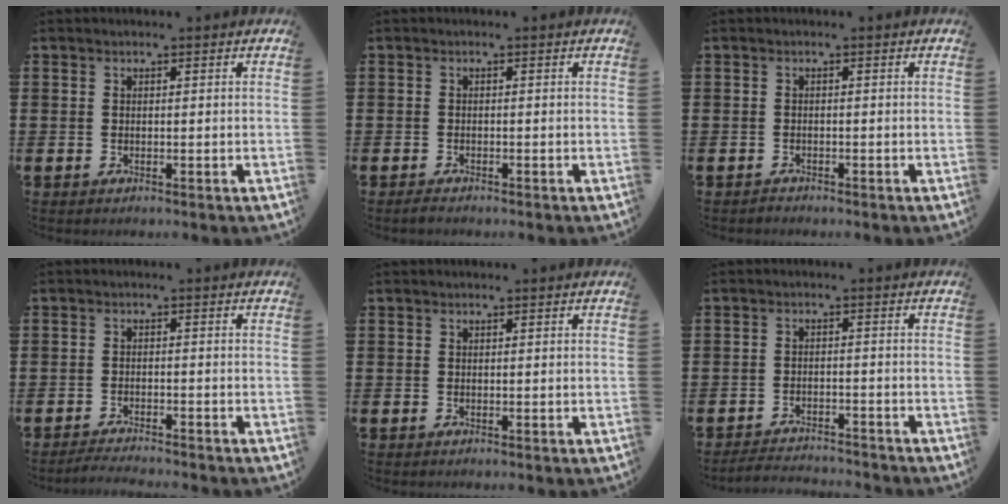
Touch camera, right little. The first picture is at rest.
{"total": 0.6, "force": [-0.5, 0.2, 0.3], "torque": [-0.008, -0.001, -0.011]}
{"total": 0.6, "force": [-0.5, 0.1, -0.1], "torque": [-0.001, -0.001, -0.012]}
{"total": 1.8, "force": [-1.7, -0.1, 0.3], "torque": [-0.007, 0.003, -0.034]}
{"total": 0.0}
{"total": 2.6, "force": [-2.6, 0.0, 0.0], "torque": [-0.005, 0.002, -0.056]}